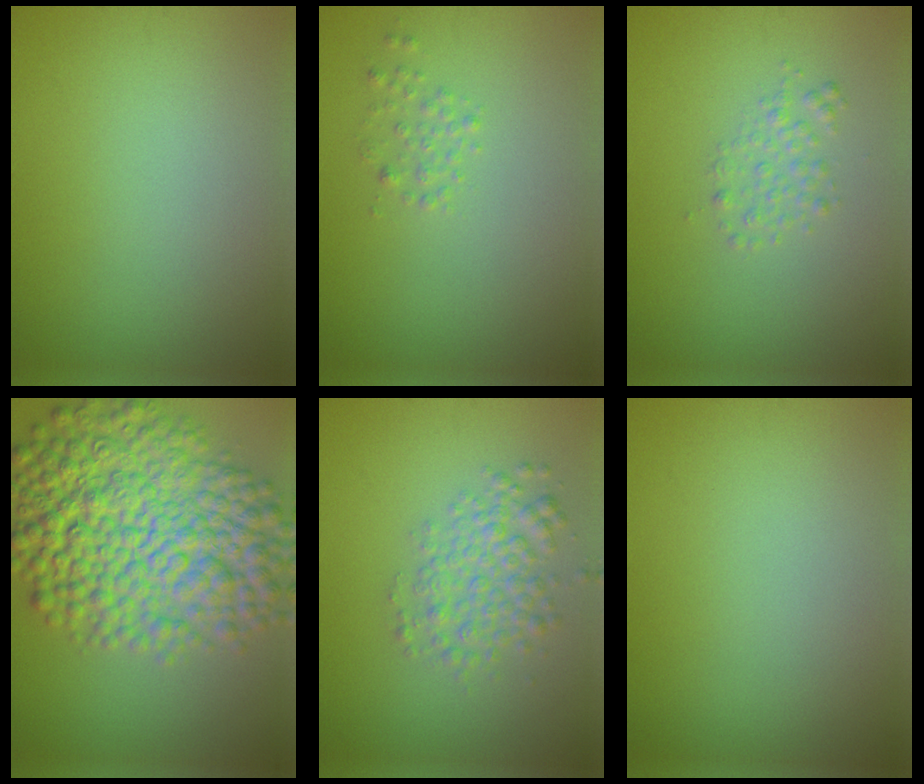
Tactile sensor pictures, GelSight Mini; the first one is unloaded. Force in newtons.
{"total": 1.1, "press": 1.1, "slide": 0.0}
{"total": 1.5, "press": 1.5, "slide": 0.0}
{"total": 12.1, "press": 12.1, "slide": 0.1}
{"total": 3.6, "press": 3.6, "slide": 0.1}
{"total": 0.0}